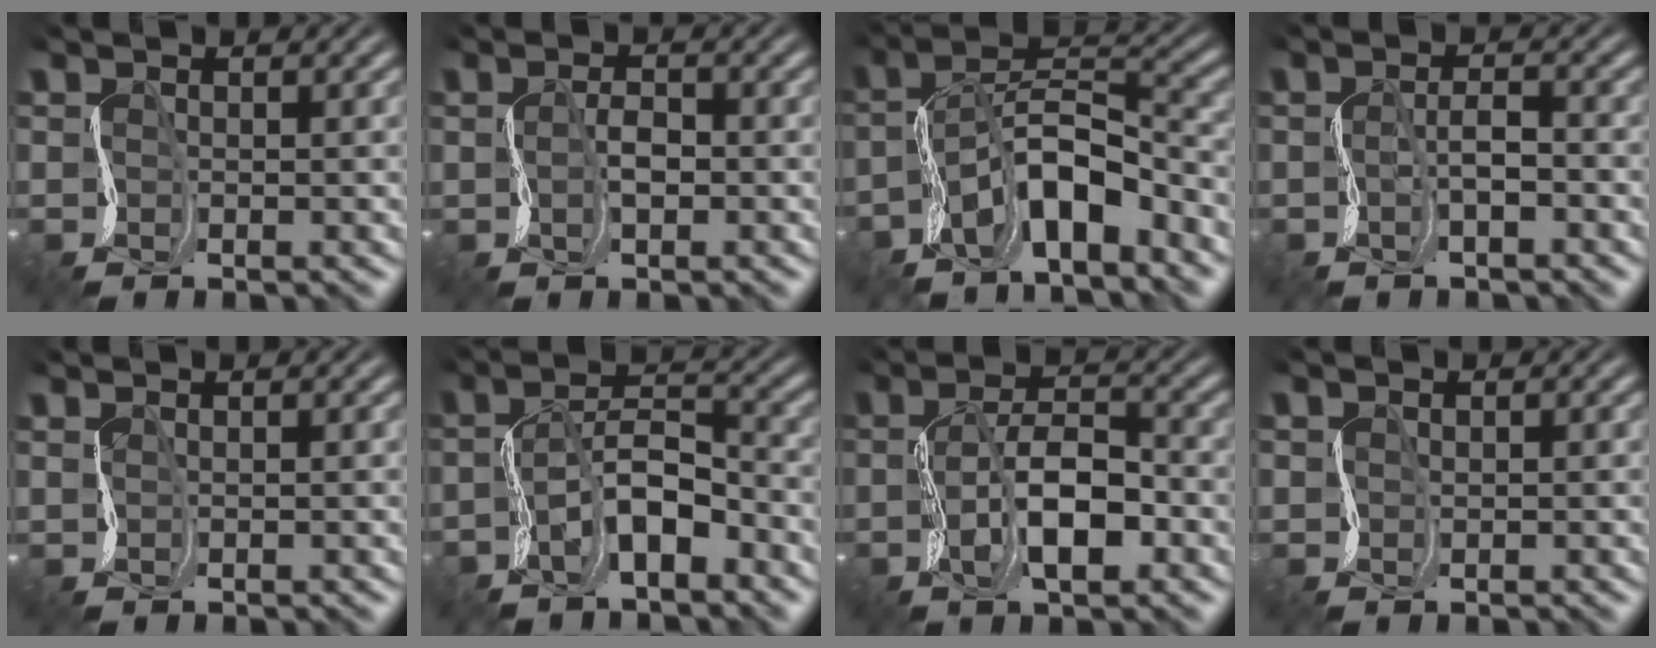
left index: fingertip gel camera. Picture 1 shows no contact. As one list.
[{"total": 0.0}, {"total": 5.7, "force": [-4.3, 1.5, 3.4], "torque": [-0.075, 0.023, -0.084]}, {"total": 0.5, "force": [-0.3, -0.4, -0.2], "torque": [-0.019, 0.007, -0.006]}, {"total": 0.8, "force": [0.7, -0.1, -0.4], "torque": [0.000, 0.008, 0.006]}, {"total": 3.4, "force": [-2.6, 1.0, 1.9], "torque": [-0.058, 0.017, -0.052]}, {"total": 4.1, "force": [-1.2, 1.6, 3.6], "torque": [-0.087, 0.011, -0.021]}, {"total": 1.2, "force": [0.1, -0.4, -1.1], "torque": [0.003, 0.007, 0.006]}]